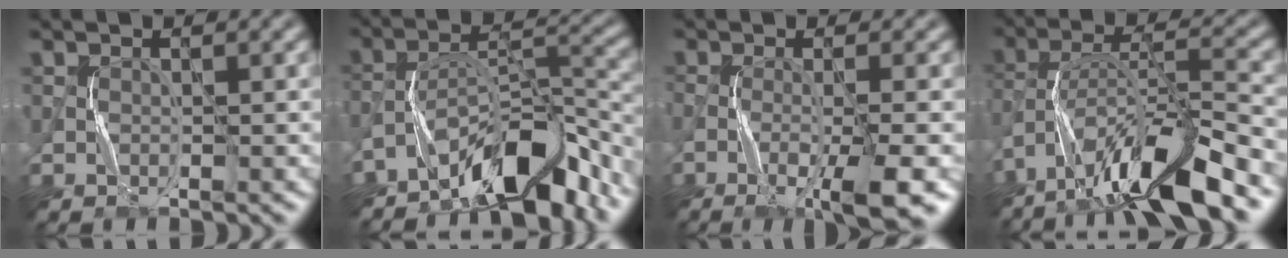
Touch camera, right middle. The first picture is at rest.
{"total": 9.0, "force": [-6.7, 2.8, 5.4], "torque": [-0.082, 0.009, -0.122]}
{"total": 6.8, "force": [-3.0, 1.5, 5.9], "torque": [-0.089, -0.008, -0.052]}
{"total": 12.0, "force": [-8.5, 2.3, 8.1], "torque": [-0.139, 0.022, -0.152]}